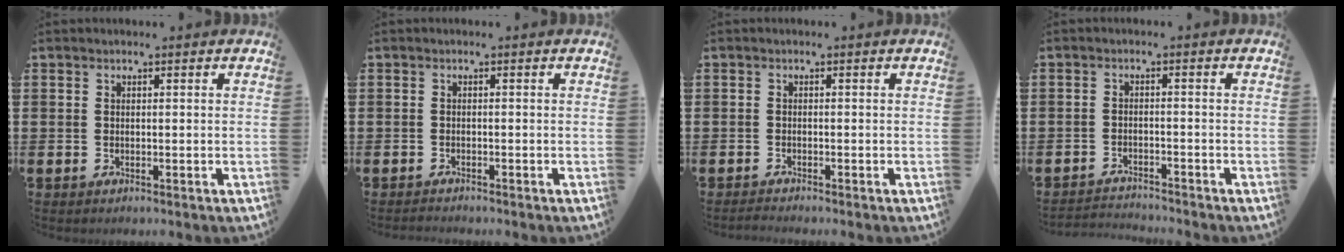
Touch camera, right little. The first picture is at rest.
{"total": 0.6, "force": [-0.6, 0.0, 0.0], "torque": [0.000, -0.002, -0.013]}
{"total": 0.6, "force": [-0.6, 0.0, 0.2], "torque": [-0.004, -0.002, -0.012]}
{"total": 2.0, "force": [-2.0, 0.0, -0.2], "torque": [-0.001, 0.002, -0.045]}